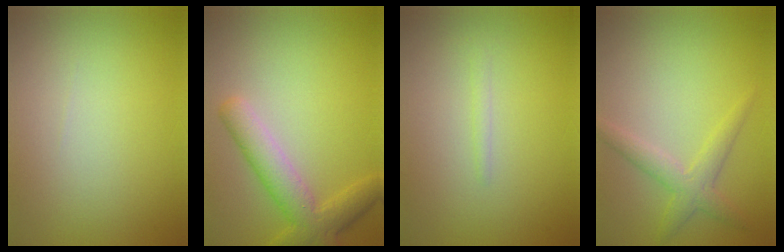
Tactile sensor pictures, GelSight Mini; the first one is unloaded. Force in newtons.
{"total": 4.6, "press": 4.6, "slide": 0.2}
{"total": 0.8, "press": 0.7, "slide": 0.1}
{"total": 2.6, "press": 2.6, "slide": 0.1}